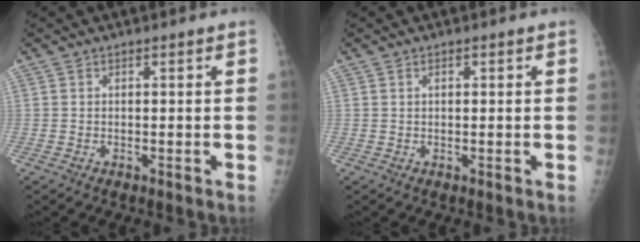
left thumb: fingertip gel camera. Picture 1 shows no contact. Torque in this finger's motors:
{"motor_torque": [-0.11, 0.16, 0.12, 0.17, -0.02]}